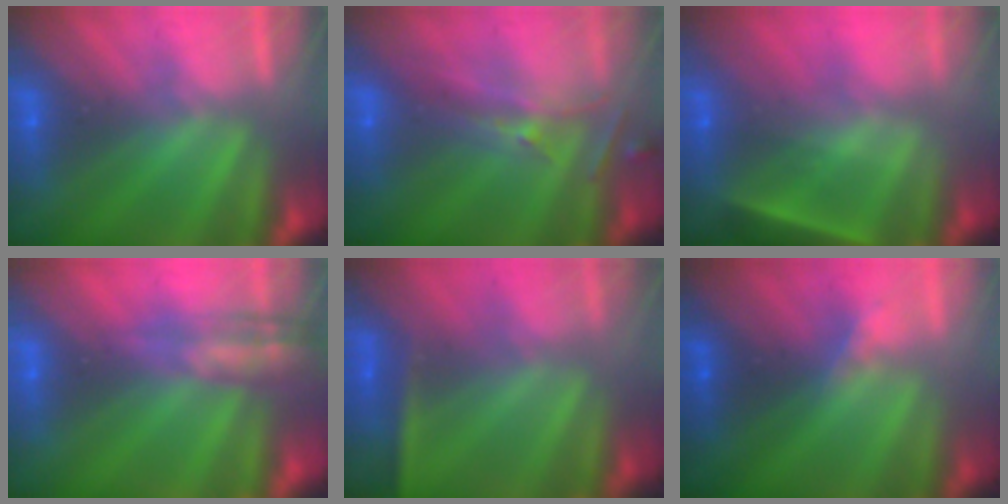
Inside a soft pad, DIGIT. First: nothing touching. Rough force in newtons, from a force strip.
{"total": 2.6}
{"total": 4.6}
{"total": 2.8}
{"total": 2.9}
{"total": 1.5}